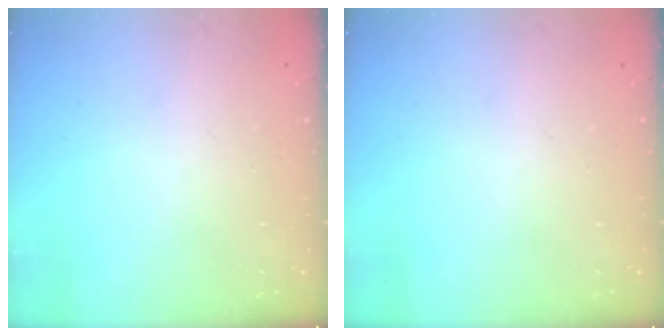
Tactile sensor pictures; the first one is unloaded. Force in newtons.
{"total": 0.0}